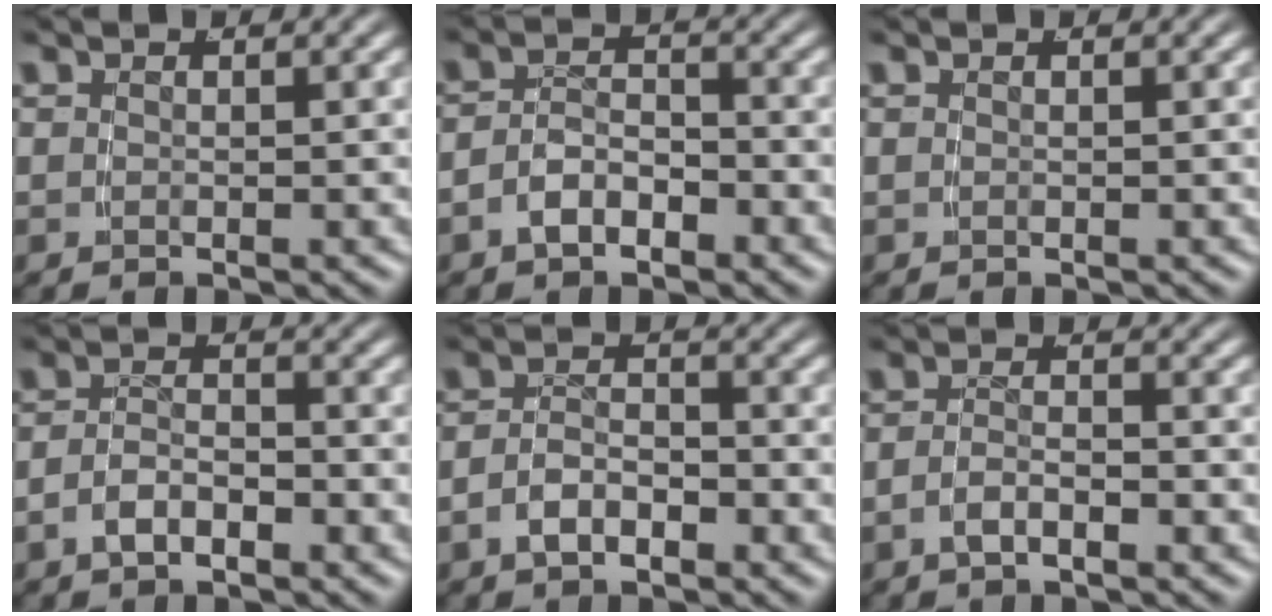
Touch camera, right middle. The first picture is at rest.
{"total": 3.2, "force": [-2.1, 1.8, 1.6], "torque": [-0.022, -0.003, -0.037]}
{"total": 0.0}
{"total": 2.4, "force": [-1.8, 1.0, 1.4], "torque": [-0.019, -0.002, -0.030]}
{"total": 2.8, "force": [-1.8, 1.4, 1.6], "torque": [-0.023, -0.002, -0.031]}
{"total": 2.1, "force": [-1.5, 0.5, 1.3], "torque": [-0.022, -0.003, -0.026]}